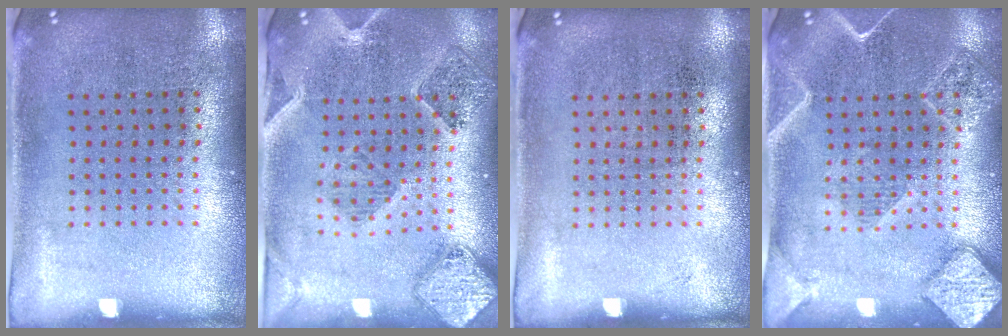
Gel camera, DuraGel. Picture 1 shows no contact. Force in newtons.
{"total": 1.6, "press": 1.5, "slide": 0.3}
{"total": 0.0}
{"total": 2.4, "press": 2.2, "slide": 0.9}